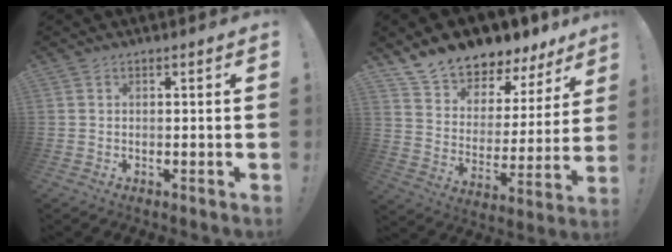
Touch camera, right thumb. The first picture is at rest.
{"total": 10.7, "force": [10.0, 3.3, 1.7], "torque": [-0.050, -0.096, 0.180]}